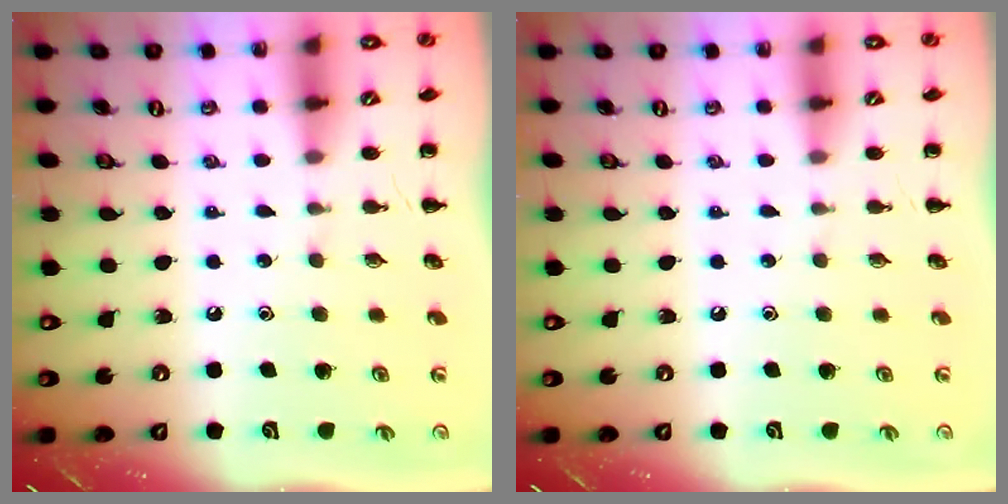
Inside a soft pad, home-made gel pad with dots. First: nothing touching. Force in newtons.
{"total": 0.0}